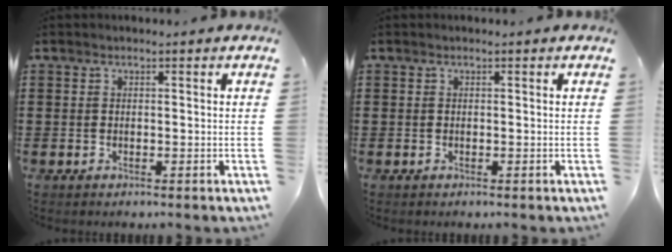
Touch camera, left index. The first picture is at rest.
{"total": 0.0}